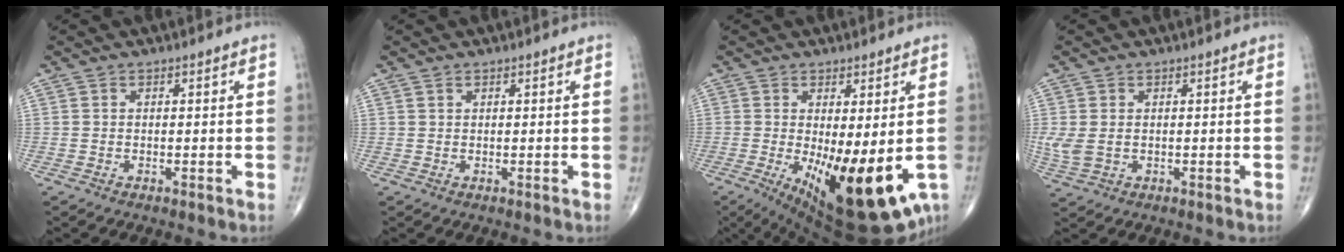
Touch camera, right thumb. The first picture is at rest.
{"total": 0.5, "force": [0.4, 0.3, 0.2], "torque": [-0.003, -0.001, 0.007]}
{"total": 18.2, "force": [-4.2, 6.4, 16.6], "torque": [-0.217, -0.034, -0.038]}
{"total": 4.2, "force": [0.0, 2.9, 3.0], "torque": [-0.082, -0.001, 0.007]}